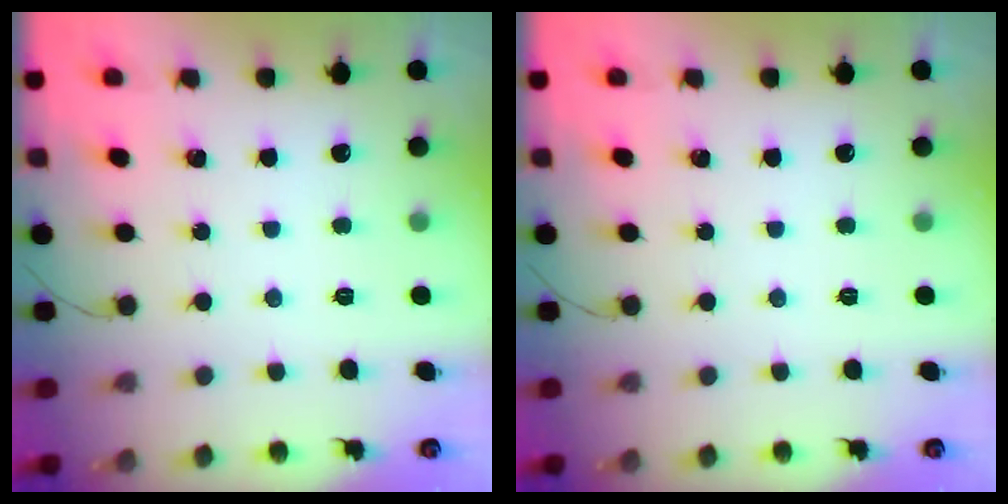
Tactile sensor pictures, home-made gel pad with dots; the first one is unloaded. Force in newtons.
{"total": 0.0}